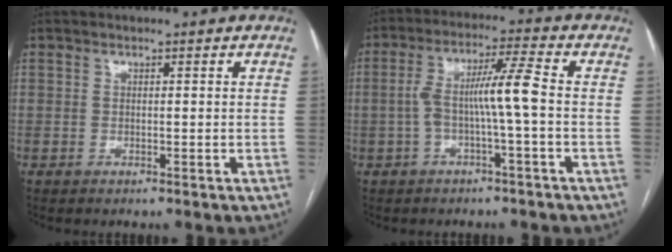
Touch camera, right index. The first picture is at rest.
{"total": 7.5, "force": [-1.0, -0.3, 7.4], "torque": [-0.141, 0.025, -0.017]}